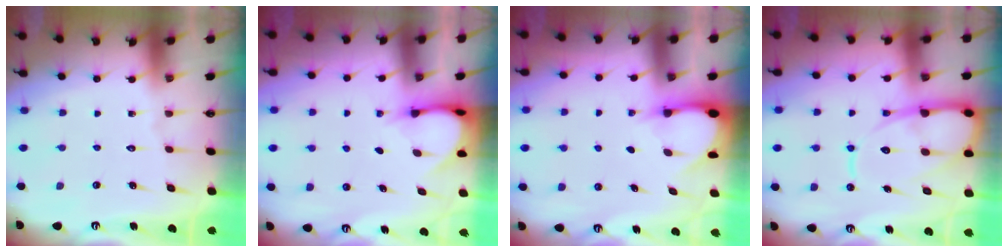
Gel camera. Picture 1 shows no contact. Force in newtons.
{"total": 3.7, "press": 3.7, "slide": 0.3}
{"total": 3.0, "press": 3.0, "slide": 0.4}
{"total": 14.1, "press": 14.0, "slide": 1.4}